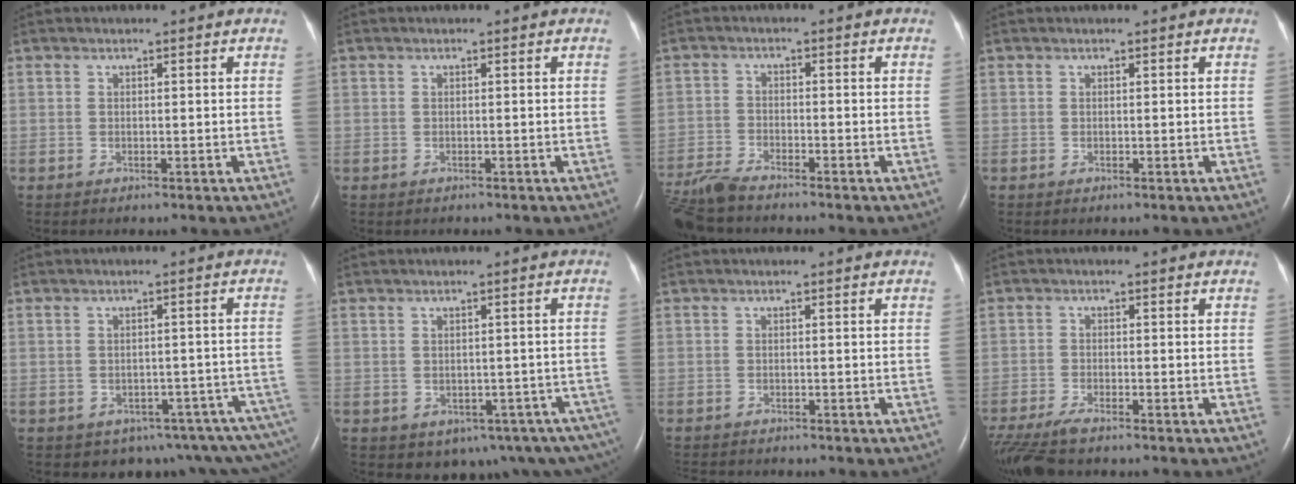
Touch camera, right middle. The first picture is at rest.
{"total": 0.0}
{"total": 6.9, "force": [-6.3, 0.6, 2.7], "torque": [-0.054, -0.021, -0.118]}
{"total": 0.0}
{"total": 12.5, "force": [-9.9, 4.9, 5.8], "torque": [-0.042, 0.030, -0.101]}
{"total": 10.7, "force": [-6.5, 6.3, 5.7], "torque": [-0.071, 0.001, -0.071]}
{"total": 3.8, "force": [-3.6, 1.0, 1.0], "torque": [-0.015, -0.008, -0.052]}
{"total": 7.2, "force": [-6.0, 1.0, 3.8], "torque": [-0.076, -0.021, -0.108]}